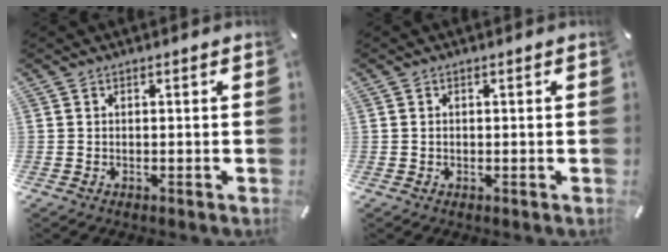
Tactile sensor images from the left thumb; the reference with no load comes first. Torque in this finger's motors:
{"motor_torque": [-0.21, -0.18, -0.19, 0.17, -0.02]}